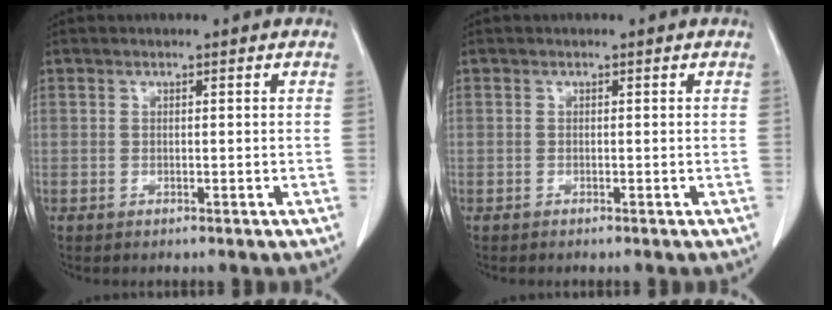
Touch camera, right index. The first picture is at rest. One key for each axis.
{"total": 0.0}